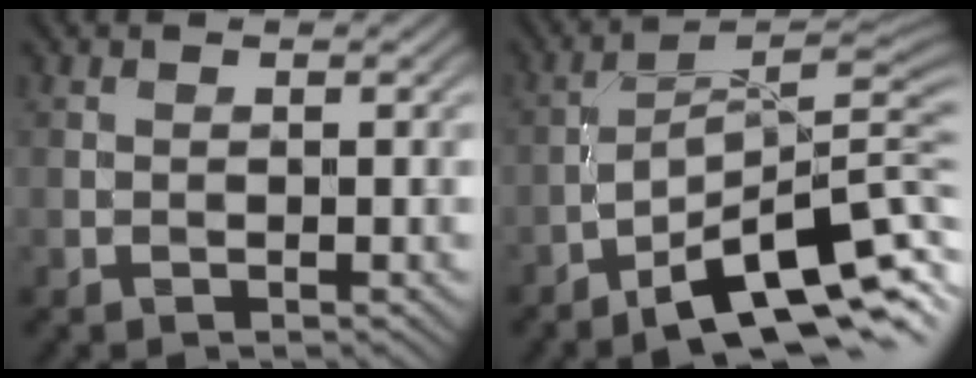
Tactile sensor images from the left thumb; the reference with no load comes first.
{"total": 10.7, "force": [-6.3, 2.2, 8.4], "torque": [-0.134, 0.005, -0.110]}